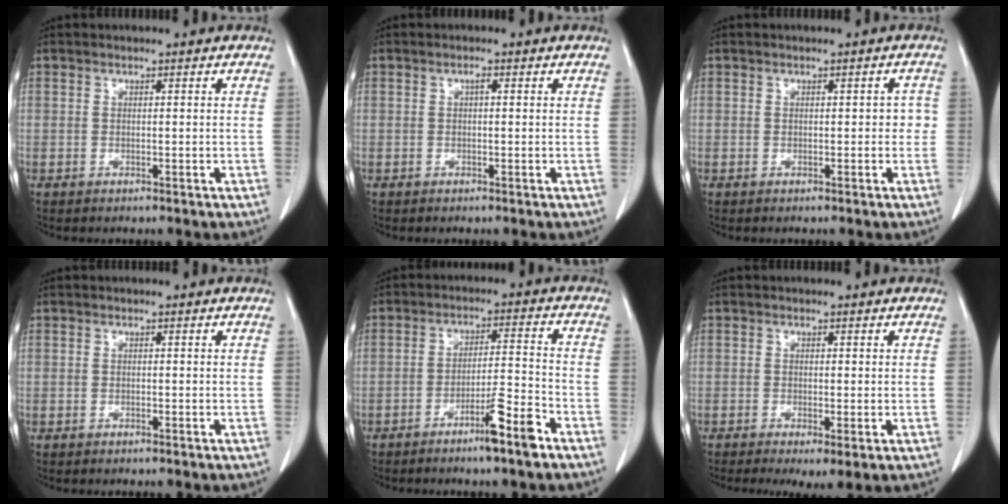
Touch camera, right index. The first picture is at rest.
{"total": 0.8, "force": [0.2, 0.2, 0.7], "torque": [-0.012, 0.004, 0.002]}
{"total": 1.8, "force": [-0.1, 1.2, 1.3], "torque": [-0.007, 0.018, -0.002]}
{"total": 0.0}
{"total": 7.2, "force": [-4.8, -0.2, 5.4], "torque": [-0.085, 0.000, -0.082]}
{"total": 3.7, "force": [-1.6, 0.9, 3.2], "torque": [-0.049, -0.014, -0.023]}